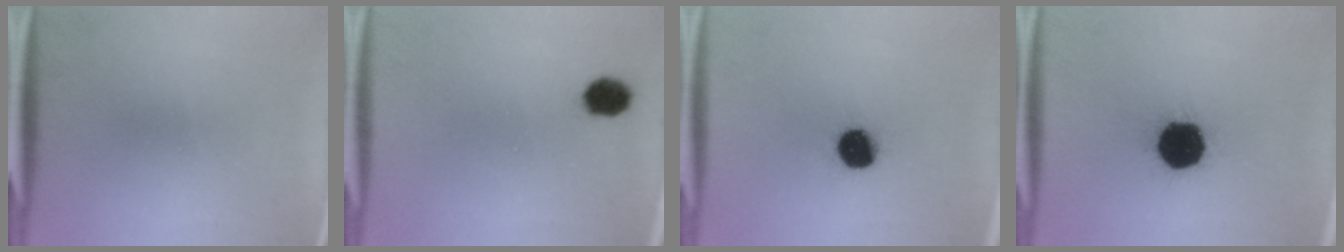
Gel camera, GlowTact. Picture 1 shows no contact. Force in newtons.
{"total": 5.0}
{"total": 9.6}
{"total": 18.2}